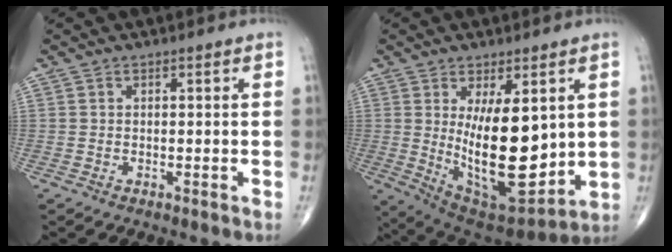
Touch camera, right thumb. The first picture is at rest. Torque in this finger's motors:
{"motor_torque": [0.59, 3.31, 1.55, 1.18, 0.24]}